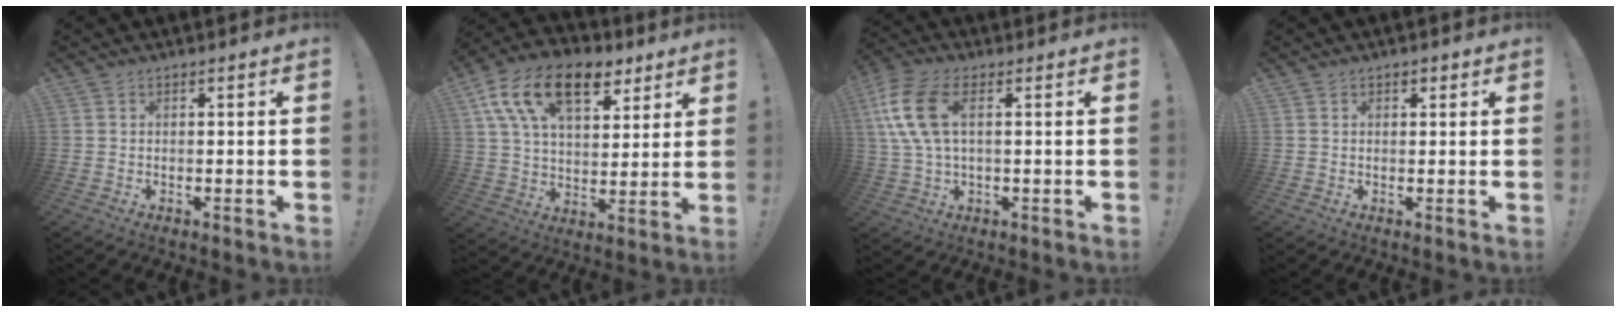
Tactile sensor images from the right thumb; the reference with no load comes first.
{"total": 19.6, "force": [10.0, 11.2, 12.7], "torque": [-0.215, -0.038, 0.179]}
{"total": 13.2, "force": [3.2, 6.7, 11.0], "torque": [-0.229, 0.006, 0.064]}
{"total": 1.2, "force": [0.7, 0.8, 0.5], "torque": [0.000, -0.002, 0.010]}